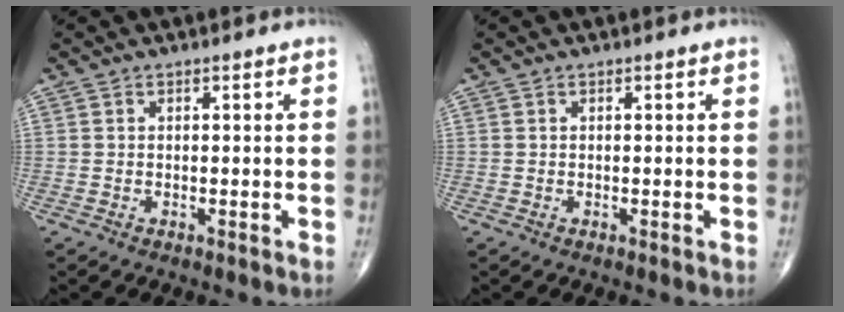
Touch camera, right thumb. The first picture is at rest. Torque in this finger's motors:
{"motor_torque": [0.01, 0.01, 0.00, 0.00, 0.02]}